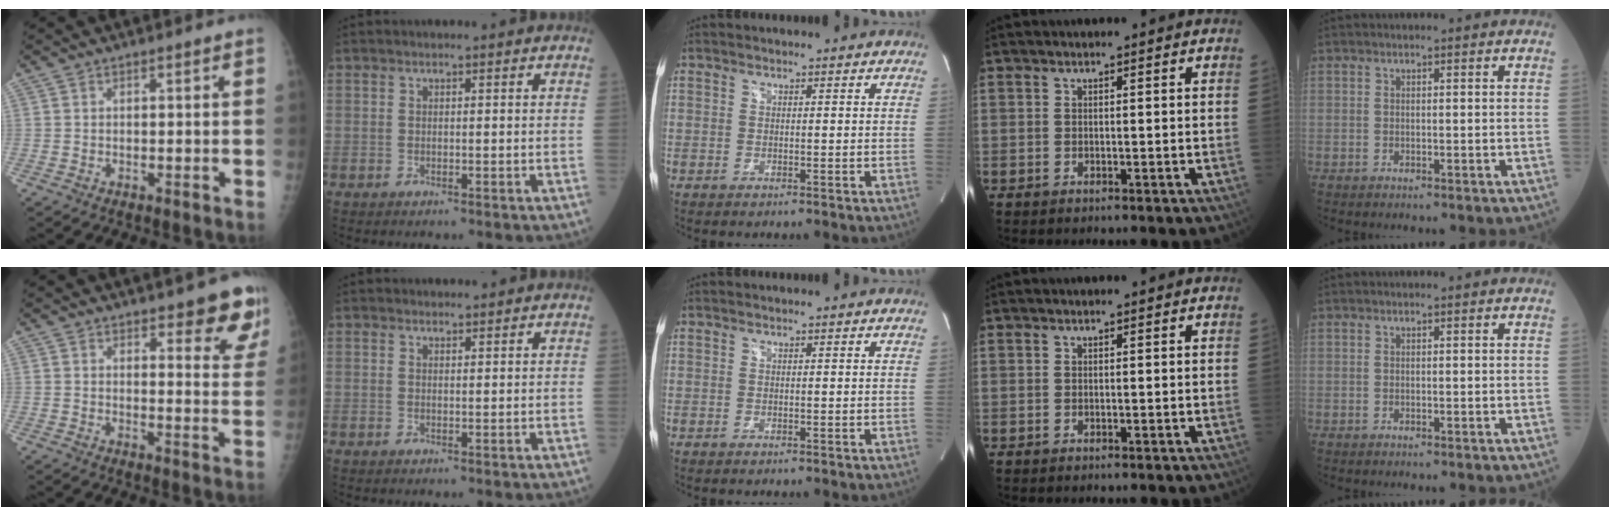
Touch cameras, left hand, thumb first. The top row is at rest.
{"thumb": {"total": 8.9, "force": [6.7, 3.1, 5.0], "torque": [-0.021, -0.043, 0.071]}, "index": {"total": 0.8, "force": [0.7, 0.3, -0.1], "torque": [-0.007, -0.004, 0.011]}}